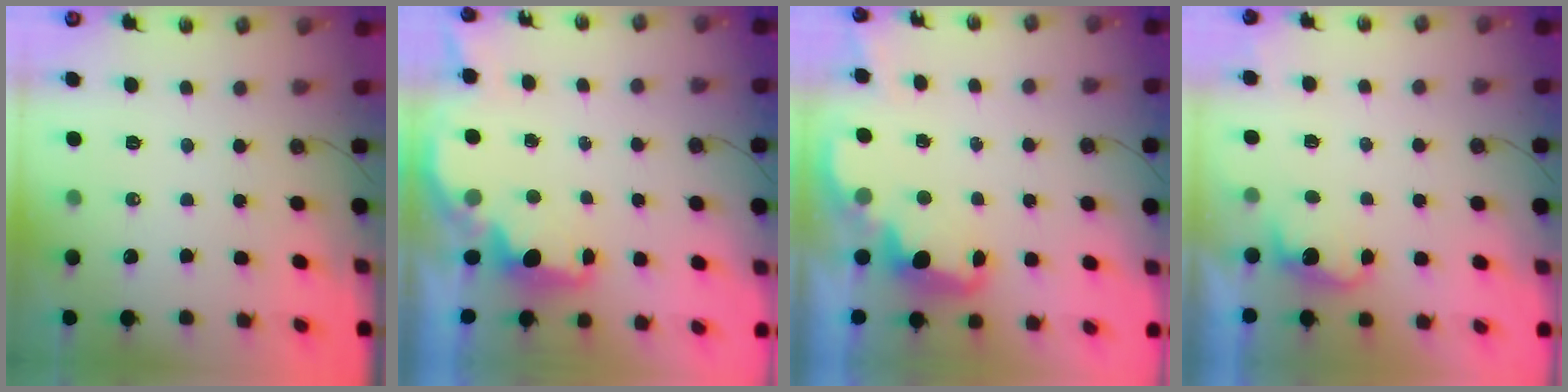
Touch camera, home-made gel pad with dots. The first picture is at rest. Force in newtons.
{"total": 1.8, "press": 1.7, "slide": 0.6}
{"total": 2.7, "press": 2.6, "slide": 0.7}
{"total": 2.7, "press": 2.6, "slide": 0.8}